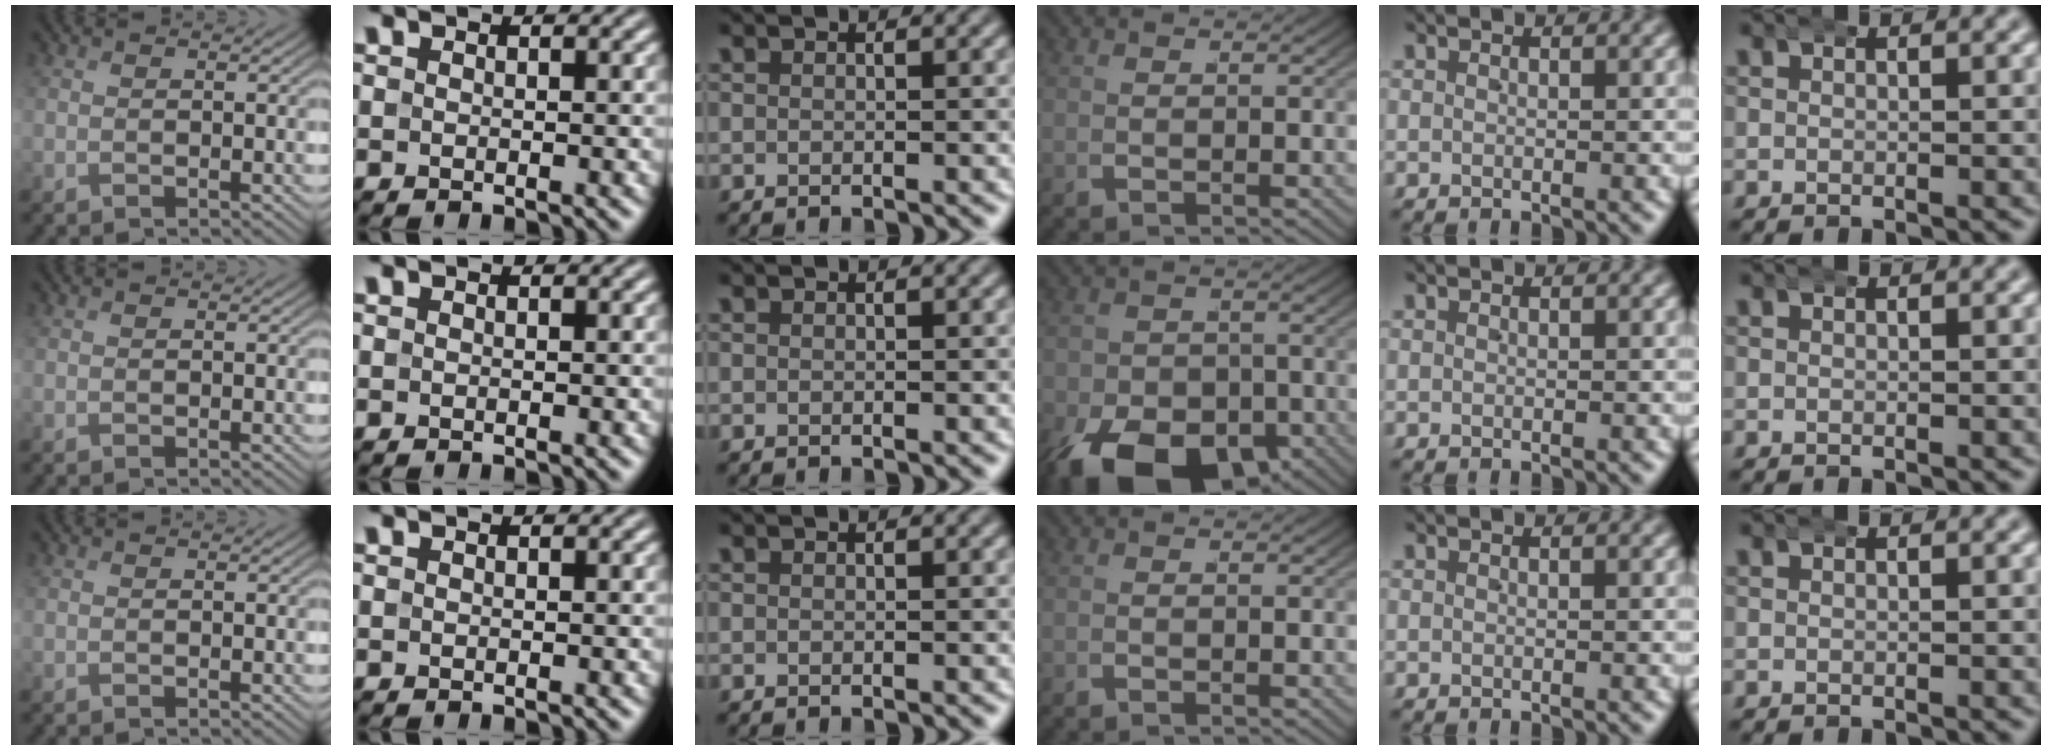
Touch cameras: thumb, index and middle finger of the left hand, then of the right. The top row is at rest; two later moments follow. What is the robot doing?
{"motion": "wrap", "object": "aluminum foil"}